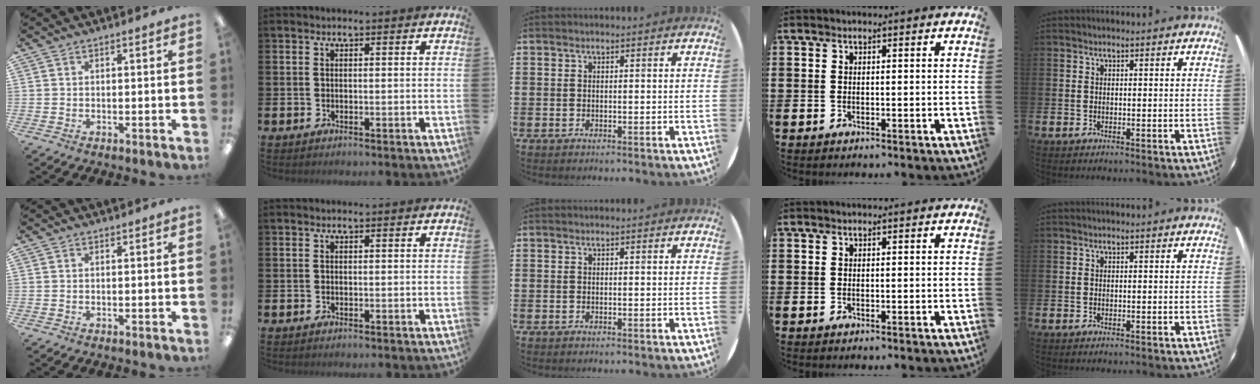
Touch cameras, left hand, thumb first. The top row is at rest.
{}